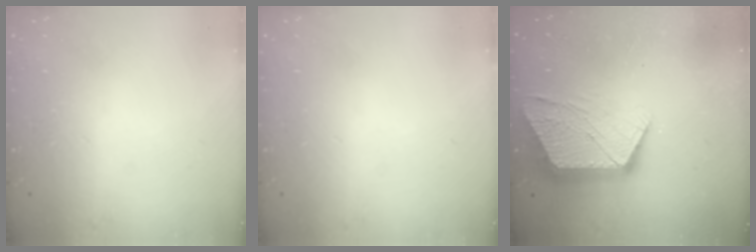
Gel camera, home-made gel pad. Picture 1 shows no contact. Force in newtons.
{"total": 0.0}
{"total": 13.6, "press": 13.6, "slide": 0.8}